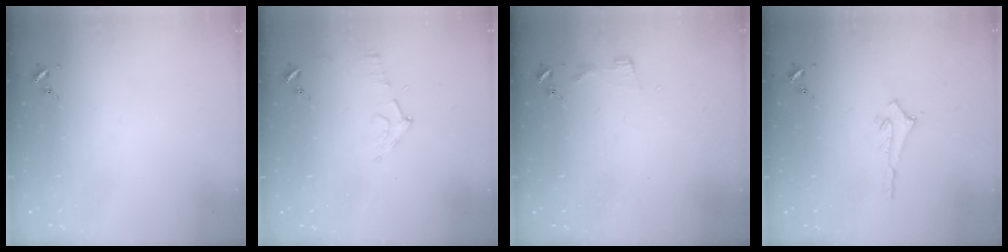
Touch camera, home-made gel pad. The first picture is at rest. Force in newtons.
{"total": 7.4, "press": 7.4, "slide": 0.7}
{"total": 2.9, "press": 2.9, "slide": 0.3}
{"total": 2.9, "press": 2.9, "slide": 0.2}